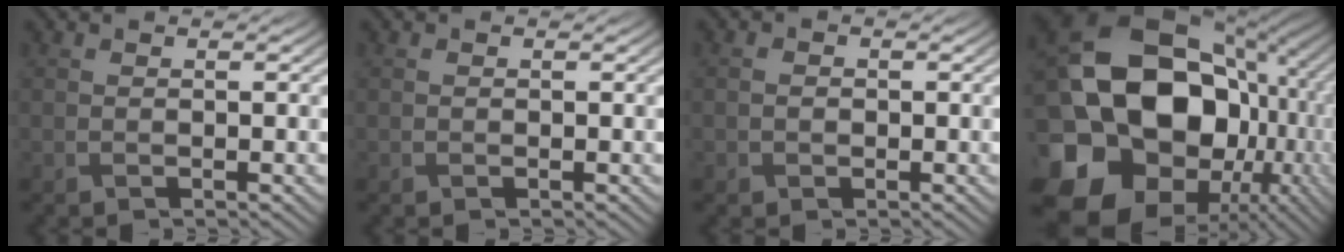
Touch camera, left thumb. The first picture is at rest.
{"total": 0.0}
{"total": 1.1, "force": [-0.2, 1.0, 0.4], "torque": [-0.007, -0.005, -0.006]}
{"total": 24.6, "force": [-1.0, 20.2, 14.1], "torque": [-0.321, -0.045, -0.029]}